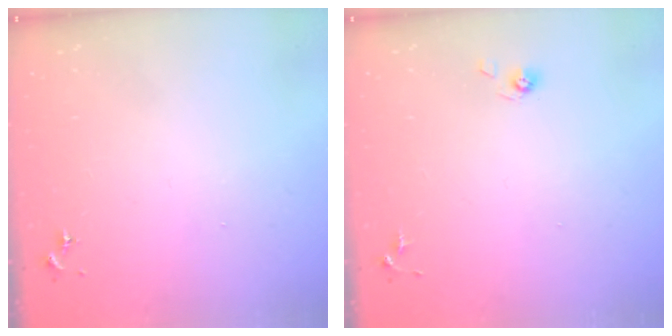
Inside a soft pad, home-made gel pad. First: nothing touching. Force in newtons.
{"total": 3.9, "press": 3.5, "slide": 1.7}